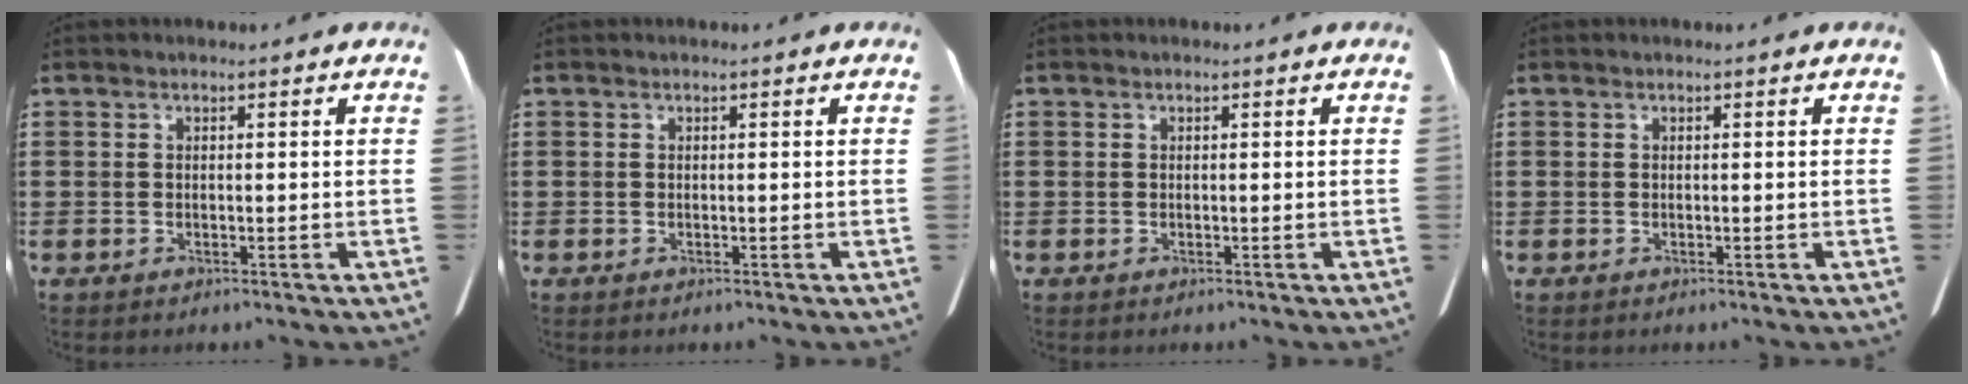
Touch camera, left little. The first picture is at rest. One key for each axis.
{"total": 0.0}
{"total": 0.0}
{"total": 0.0}